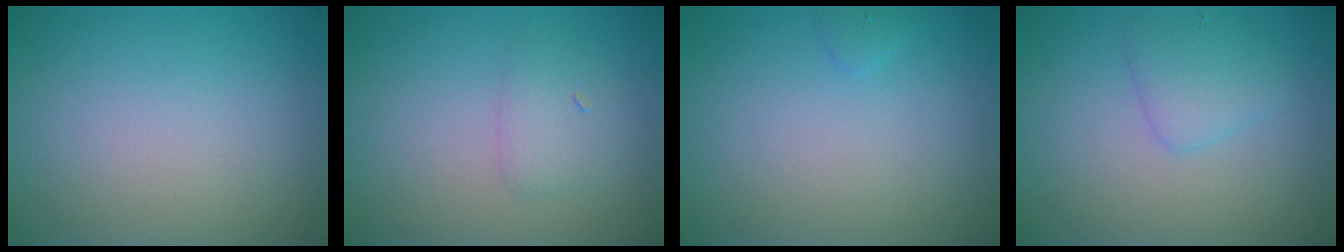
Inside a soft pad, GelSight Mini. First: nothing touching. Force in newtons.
{"total": 1.7, "press": 1.7, "slide": 0.1}
{"total": 0.5, "press": 0.5, "slide": 0.1}
{"total": 2.2, "press": 2.2, "slide": 0.1}